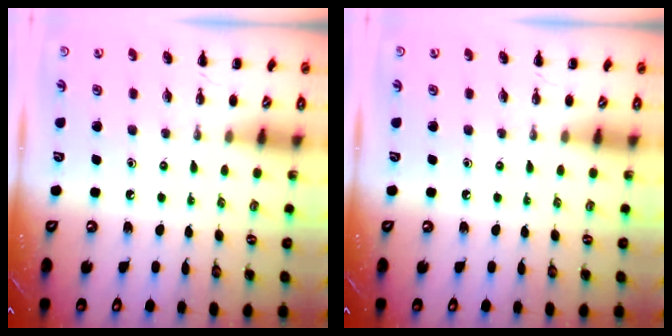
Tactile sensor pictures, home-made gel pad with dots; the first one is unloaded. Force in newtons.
{"total": 0.0}